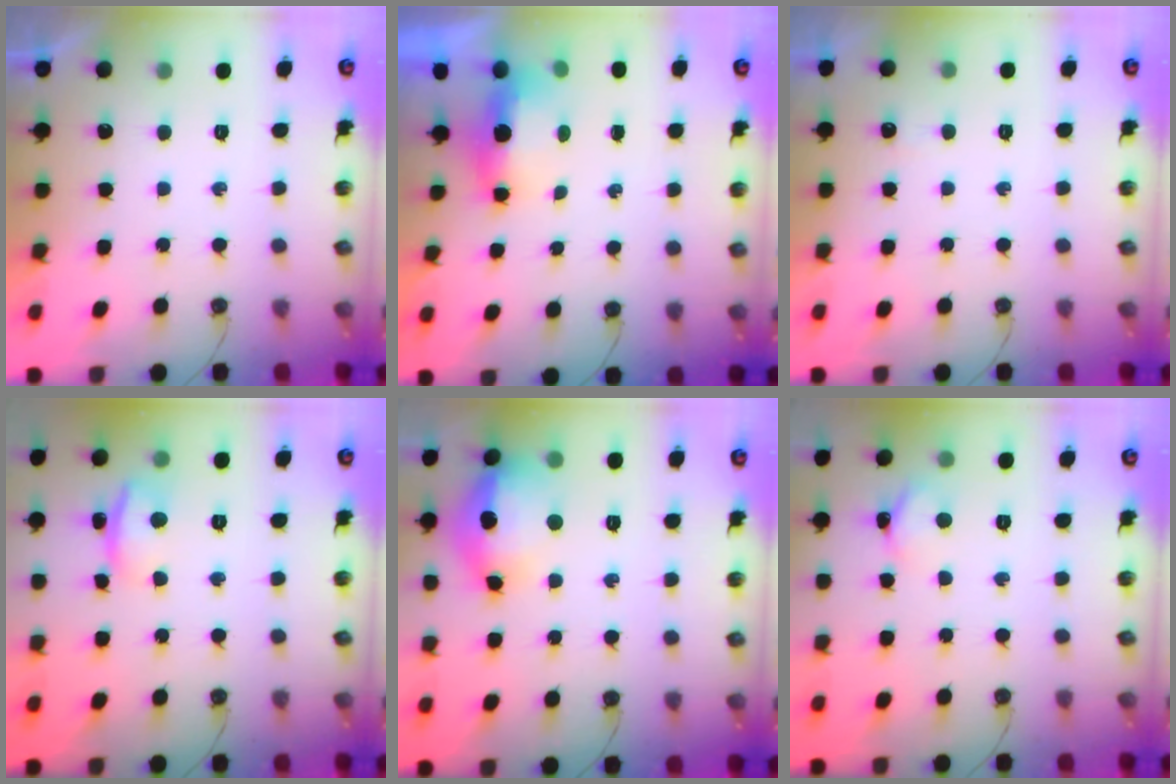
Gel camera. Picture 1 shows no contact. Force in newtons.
{"total": 13.6, "press": 6.7, "slide": 11.8}
{"total": 2.2, "press": 2.2, "slide": 0.5}
{"total": 4.2, "press": 3.6, "slide": 2.1}
{"total": 16.0, "press": 15.9, "slide": 1.9}
{"total": 3.7, "press": 3.6, "slide": 0.5}